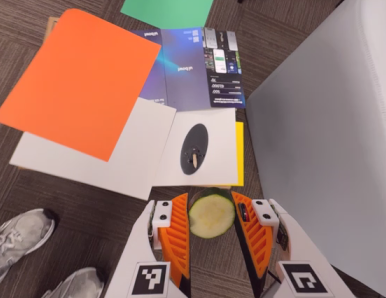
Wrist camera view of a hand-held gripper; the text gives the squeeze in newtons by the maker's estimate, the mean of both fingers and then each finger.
{"total": 10.5, "left": 11.5, "right": 9.5}